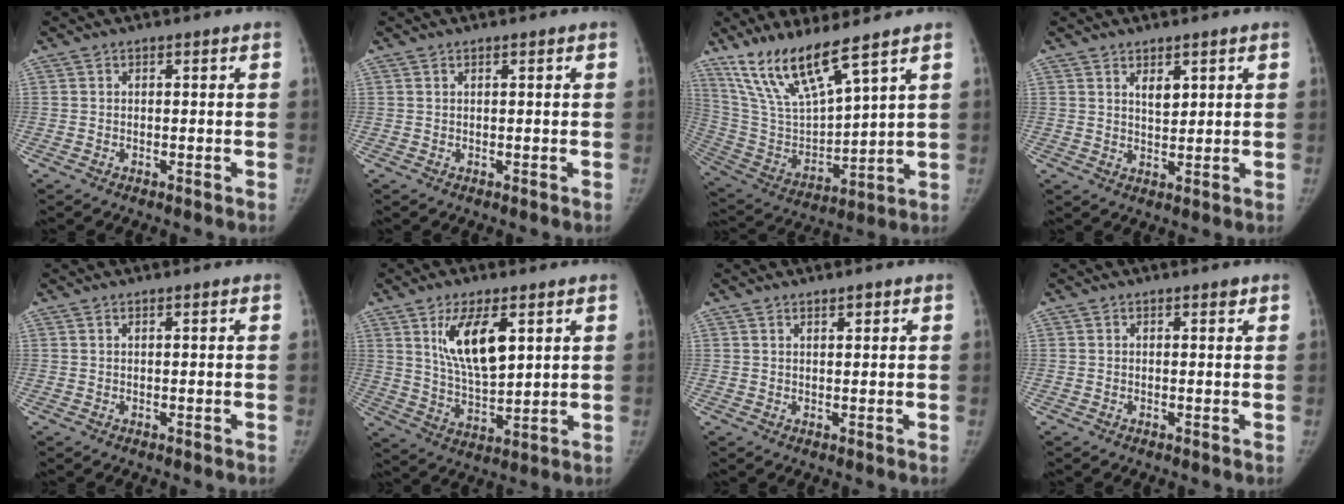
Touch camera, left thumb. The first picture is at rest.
{"total": 0.0}
{"total": 15.6, "force": [11.4, 3.1, 10.2], "torque": [-0.183, -0.057, 0.240]}
{"total": 3.2, "force": [1.8, 1.5, 2.2], "torque": [-0.024, -0.015, 0.034]}
{"total": 0.0}
{"total": 11.9, "force": [4.8, 4.9, 9.8], "torque": [-0.159, -0.028, 0.098]}
{"total": 1.4, "force": [1.0, 0.5, 0.8], "torque": [-0.007, -0.006, 0.017]}
{"total": 0.7, "force": [0.5, 0.3, 0.4], "torque": [-0.003, -0.002, 0.006]}